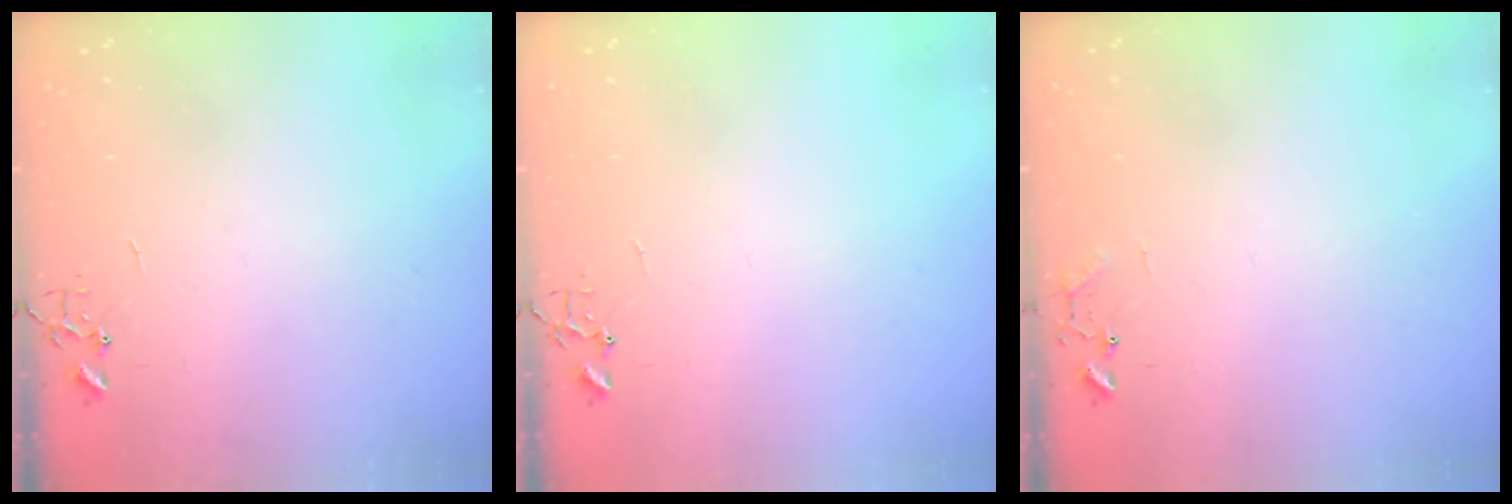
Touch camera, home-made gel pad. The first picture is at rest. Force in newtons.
{"total": 0.0}
{"total": 7.4, "press": 7.4, "slide": 0.6}